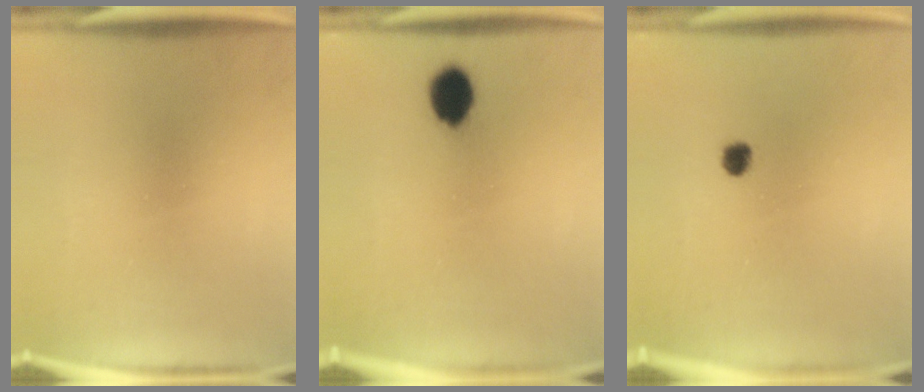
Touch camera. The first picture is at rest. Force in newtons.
{"total": 7.2}
{"total": 2.0}